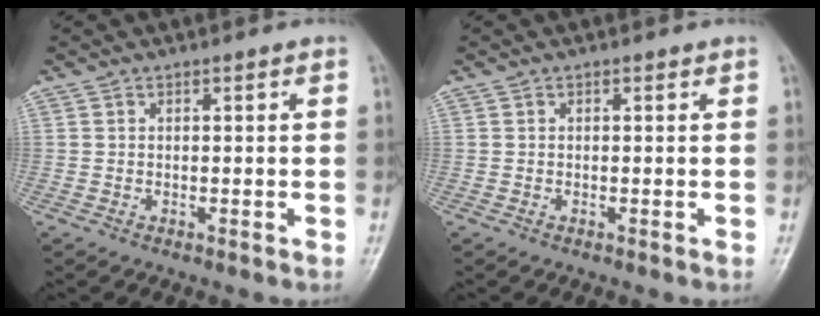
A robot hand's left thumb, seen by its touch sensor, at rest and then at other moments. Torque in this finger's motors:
{"motor_torque": [-0.03, -0.01, -0.08, -0.05, 0.00]}